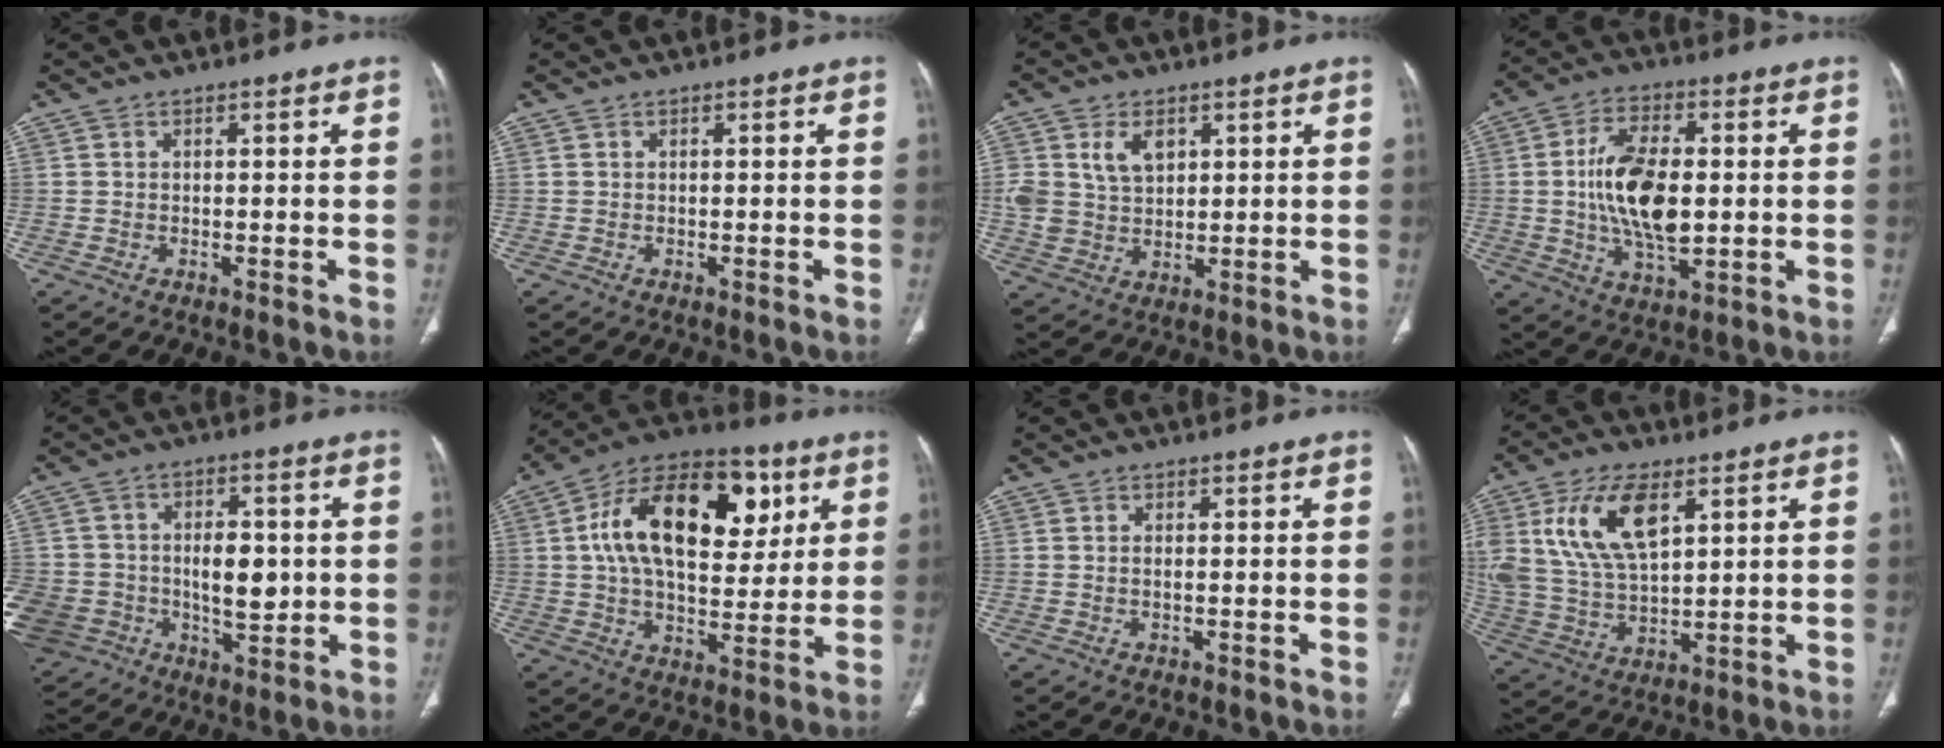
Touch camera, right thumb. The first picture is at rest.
{"total": 0.0}
{"total": 7.6, "force": [2.9, 5.3, 4.7], "torque": [-0.073, -0.011, 0.066]}
{"total": 14.6, "force": [0.3, 7.4, 12.6], "torque": [-0.224, -0.002, 0.008]}
{"total": 20.0, "force": [-1.7, 15.6, 12.4], "torque": [-0.232, 0.019, -0.001]}
{"total": 24.0, "force": [6.7, 13.6, 18.6], "torque": [-0.279, 0.007, 0.100]}
{"total": 0.6, "force": [0.1, 0.2, 0.6], "torque": [-0.017, 0.002, 0.004]}
{"total": 16.0, "force": [6.4, 8.0, 12.3], "torque": [-0.241, -0.014, 0.130]}